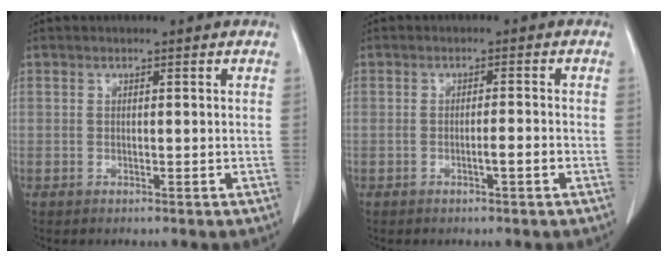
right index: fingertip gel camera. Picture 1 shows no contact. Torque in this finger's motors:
{"motor_torque": [0.33, -0.21, 0.23, 0.05]}